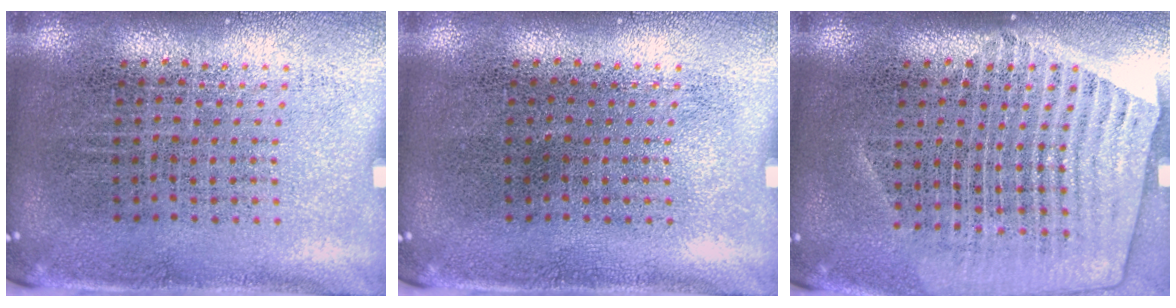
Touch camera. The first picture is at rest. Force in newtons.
{"total": 0.0}
{"total": 1.3, "press": 1.2, "slide": 0.5}